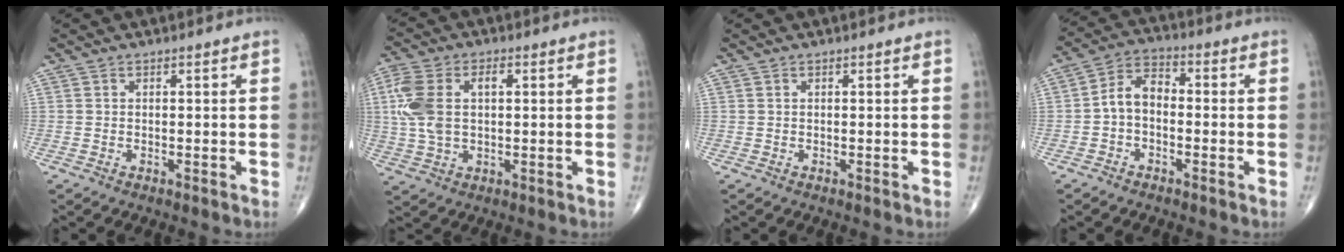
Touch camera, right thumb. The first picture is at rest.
{"total": 10.8, "force": [1.7, 6.3, 8.6], "torque": [-0.201, 0.018, 0.034]}
{"total": 0.0}
{"total": 6.3, "force": [-1.1, 4.1, 4.6], "torque": [-0.072, 0.029, -0.036]}